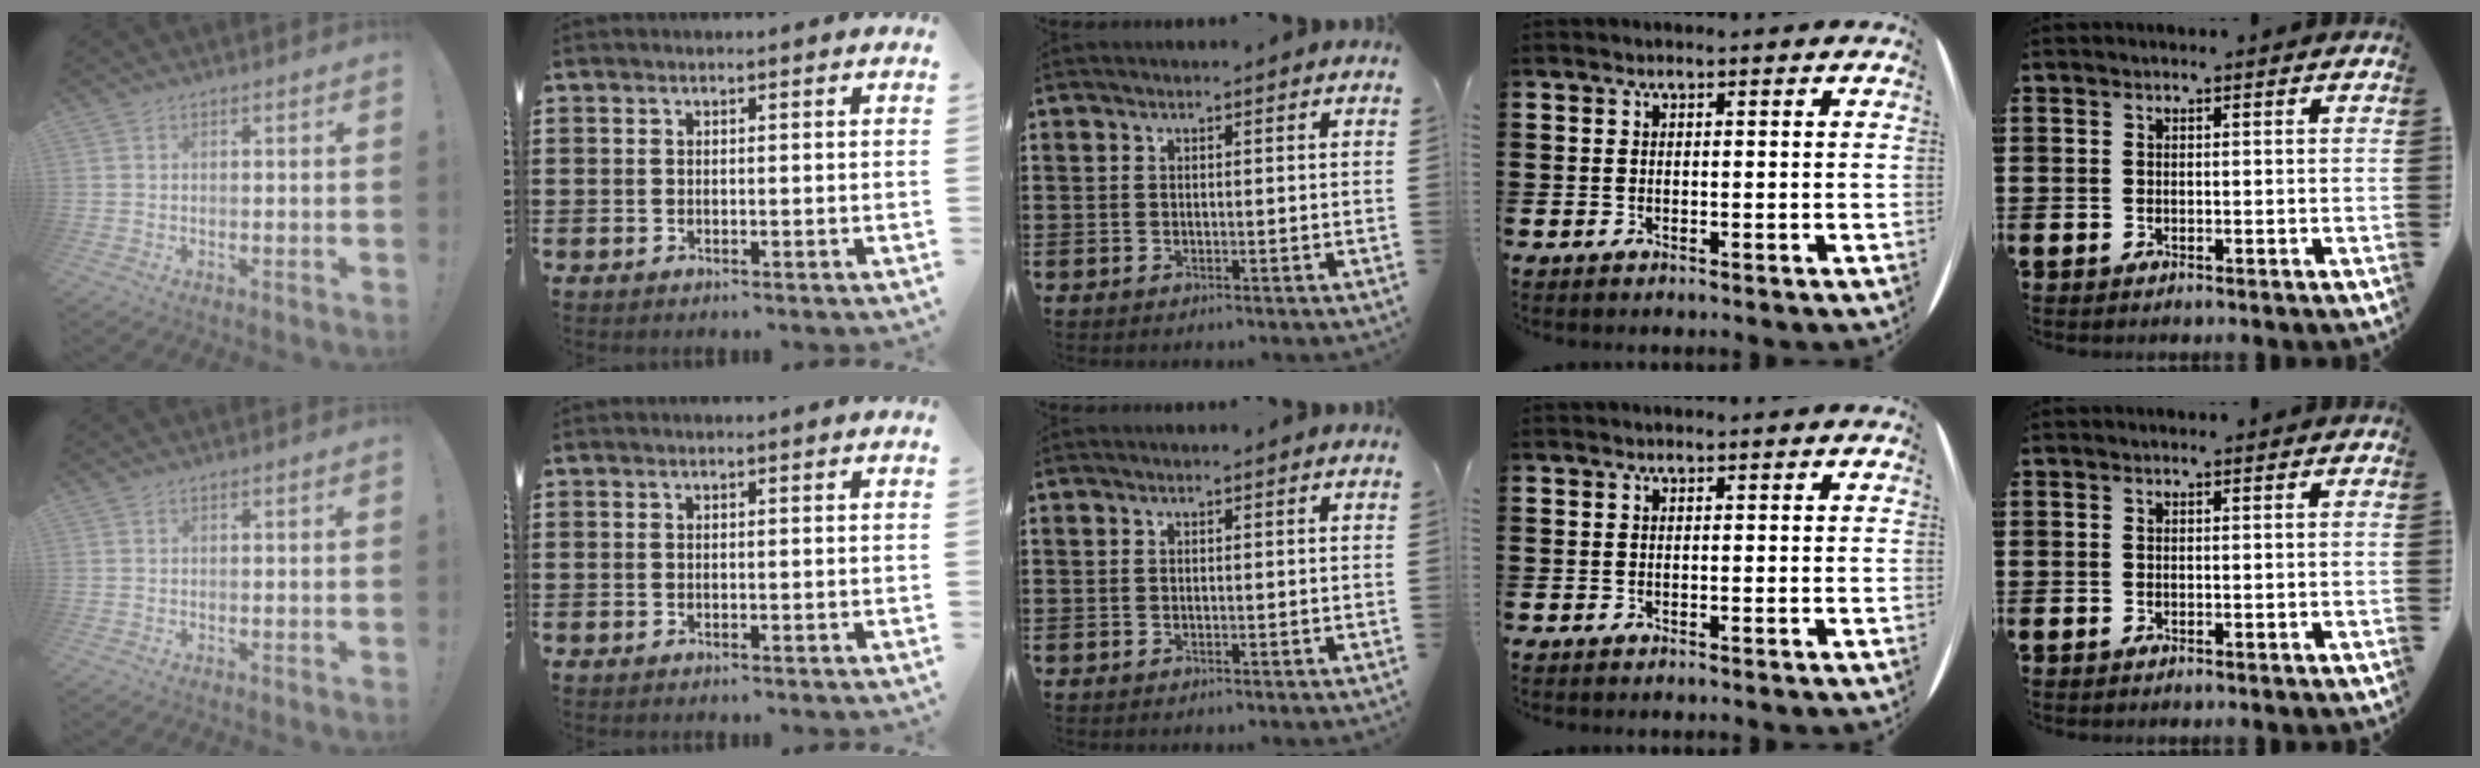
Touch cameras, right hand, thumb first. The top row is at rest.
{}